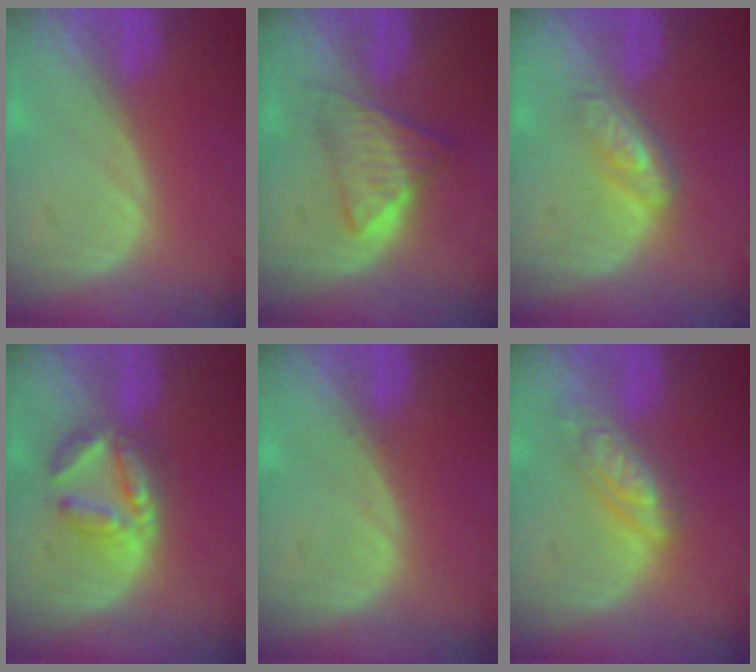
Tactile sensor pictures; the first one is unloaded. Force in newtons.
{"total": 6.2, "press": 5.4, "slide": 3.1}
{"total": 4.5, "press": 4.1, "slide": 1.8}
{"total": 6.0, "press": 5.7, "slide": 1.7}
{"total": 0.5, "press": 0.1, "slide": 0.5}
{"total": 6.0, "press": 5.1, "slide": 3.0}